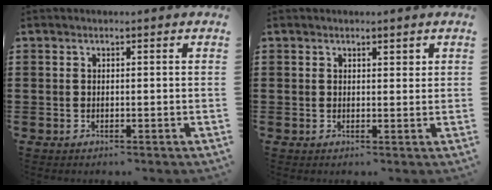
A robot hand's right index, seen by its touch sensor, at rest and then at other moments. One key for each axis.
{"total": 1.0, "fx": 0.8, "fy": 0.5, "fz": 0.4, "tx": -0.009, "ty": 0.003, "tz": 0.015}